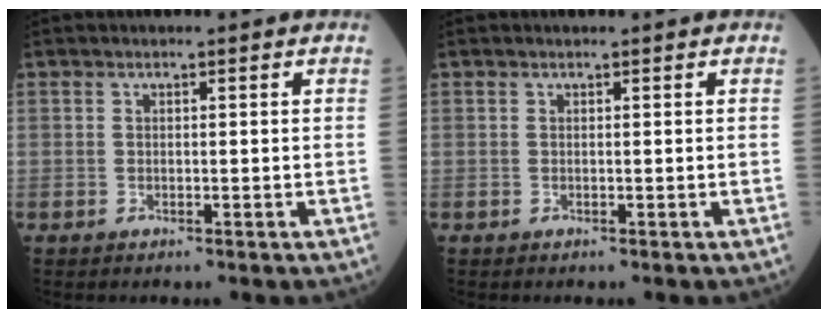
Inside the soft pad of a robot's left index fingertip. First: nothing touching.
{"total": 0.0}